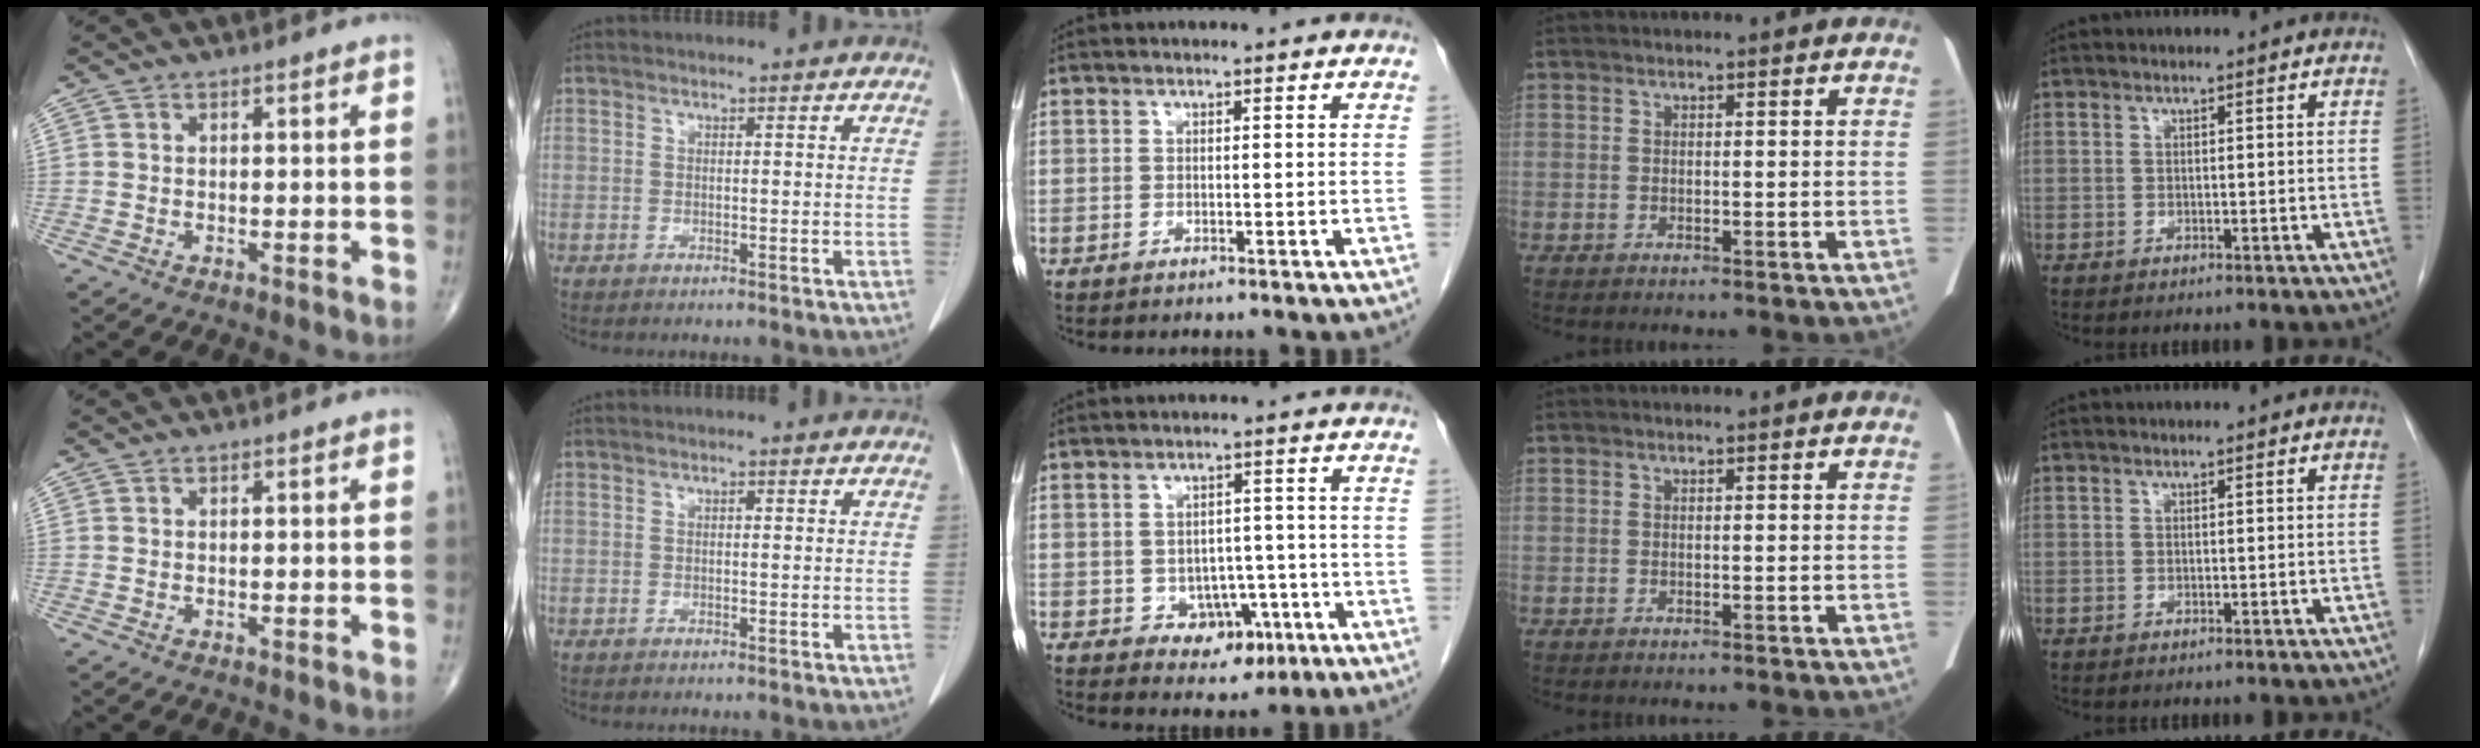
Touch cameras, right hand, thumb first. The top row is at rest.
{"middle": {"total": 5.3, "force": [-1.9, 4.0, 3.0], "torque": [-0.034, 0.008, -0.015]}}